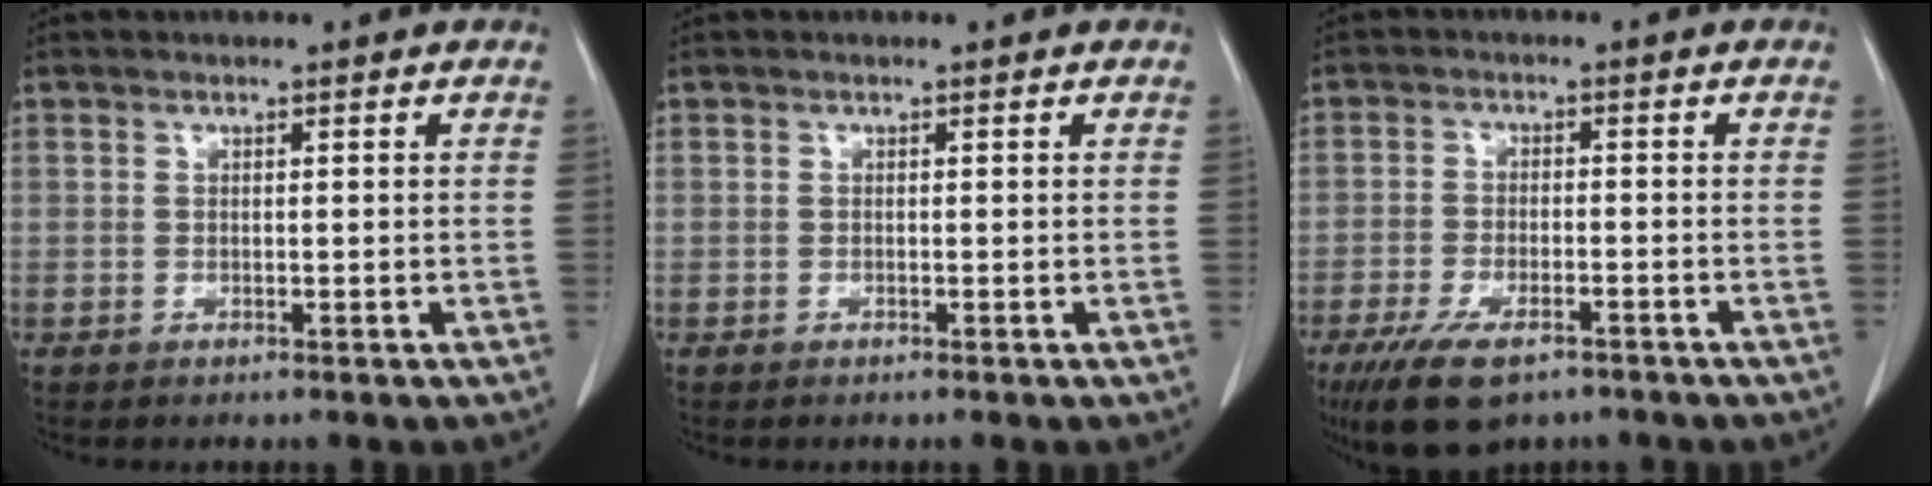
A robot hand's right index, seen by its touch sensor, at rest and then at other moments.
{"total": 0.0}
{"total": 9.6, "force": [-6.5, 3.6, 6.0], "torque": [-0.110, -0.015, -0.108]}